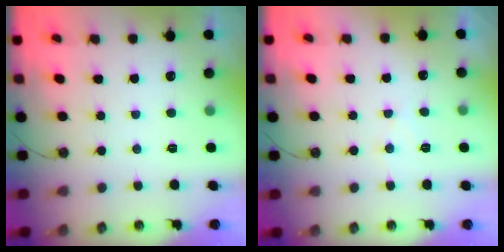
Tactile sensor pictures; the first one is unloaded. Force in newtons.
{"total": 6.3, "press": 6.3, "slide": 0.8}